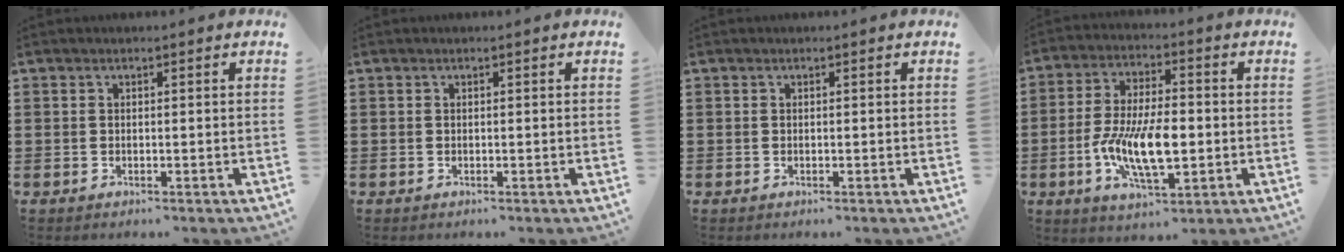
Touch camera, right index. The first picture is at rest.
{"total": 0.0}
{"total": 0.0}
{"total": 11.0, "force": [-2.2, 4.9, 9.6], "torque": [-0.209, -0.009, -0.041]}